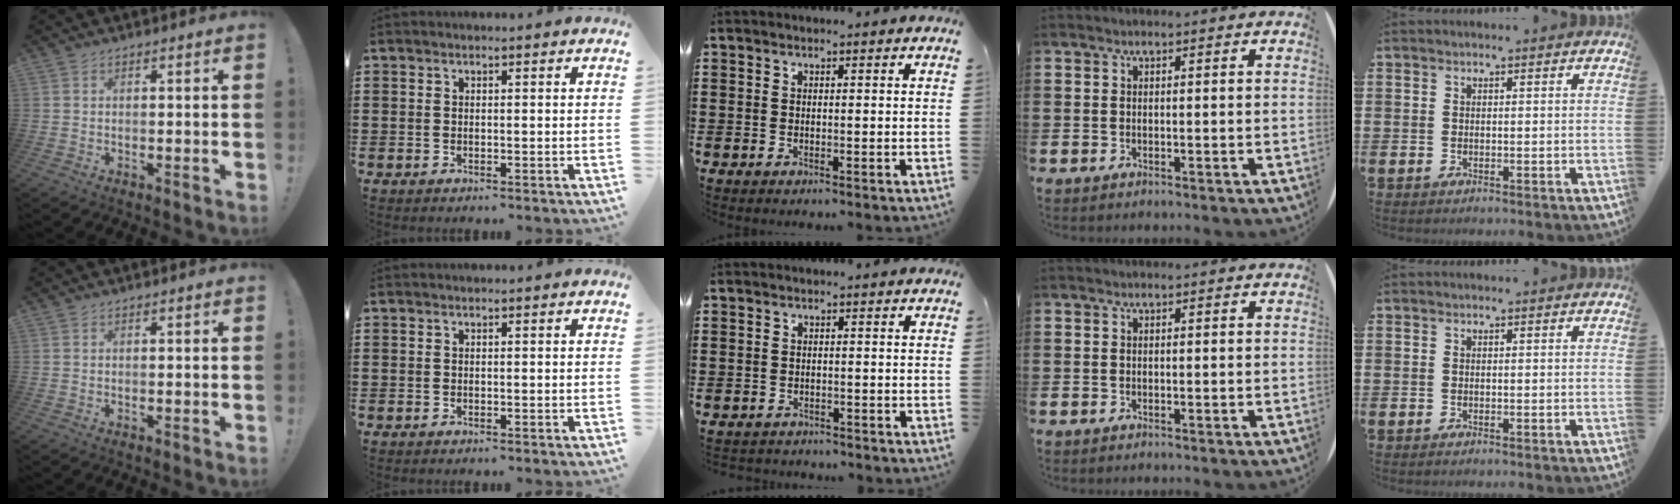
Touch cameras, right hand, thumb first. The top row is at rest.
{"middle": {"total": 1.4, "force": [-1.3, 0.3, -0.2], "torque": [0.000, 0.002, -0.032]}}